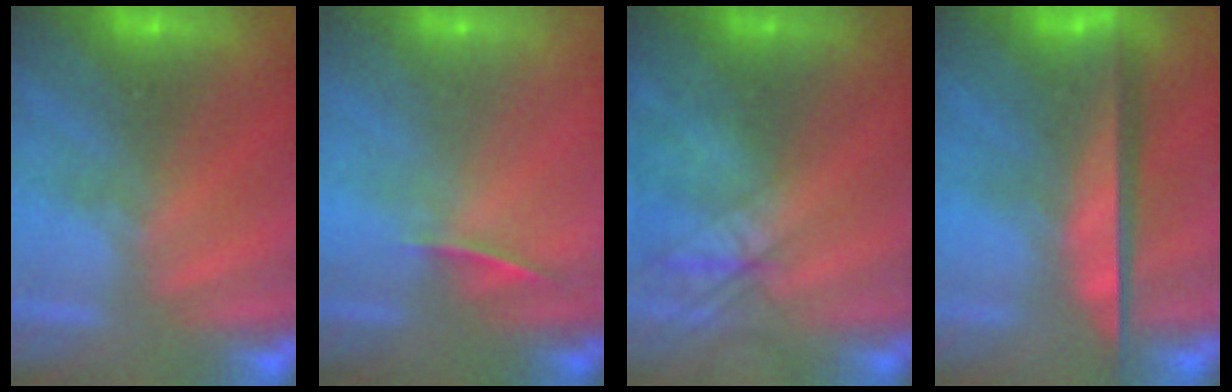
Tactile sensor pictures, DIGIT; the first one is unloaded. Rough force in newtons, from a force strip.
{"total": 1.3}
{"total": 2.5}
{"total": 7.8}